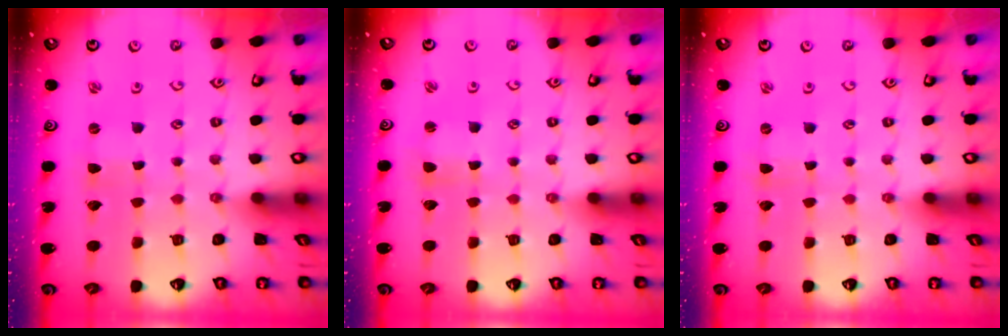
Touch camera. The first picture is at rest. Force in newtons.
{"total": 1.7, "press": 1.6, "slide": 0.4}
{"total": 0.0}